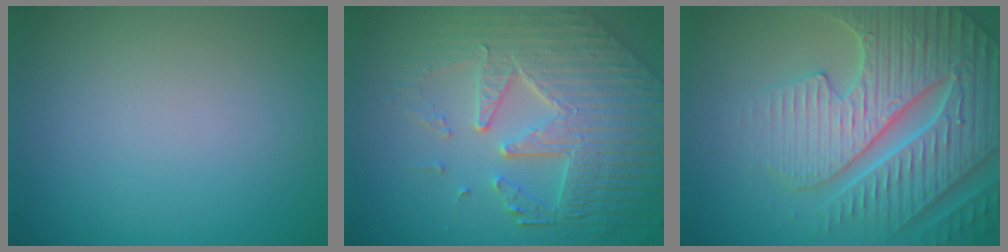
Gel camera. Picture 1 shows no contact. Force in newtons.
{"total": 8.2, "press": 5.9, "slide": 5.6}
{"total": 7.6, "press": 7.4, "slide": 1.7}